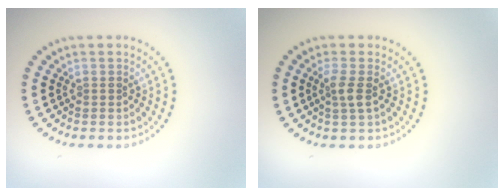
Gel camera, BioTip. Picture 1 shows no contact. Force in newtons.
{"total": 1.7, "press": 1.4, "slide": 0.9}